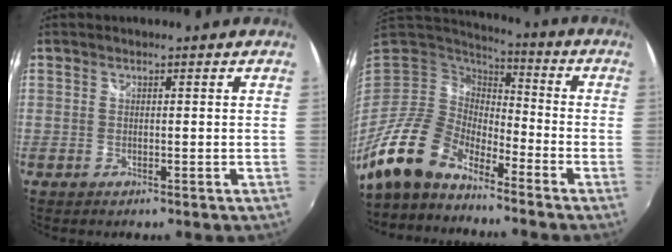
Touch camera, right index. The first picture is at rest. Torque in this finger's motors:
{"motor_torque": [-0.15, -0.16, -0.63, -0.21]}